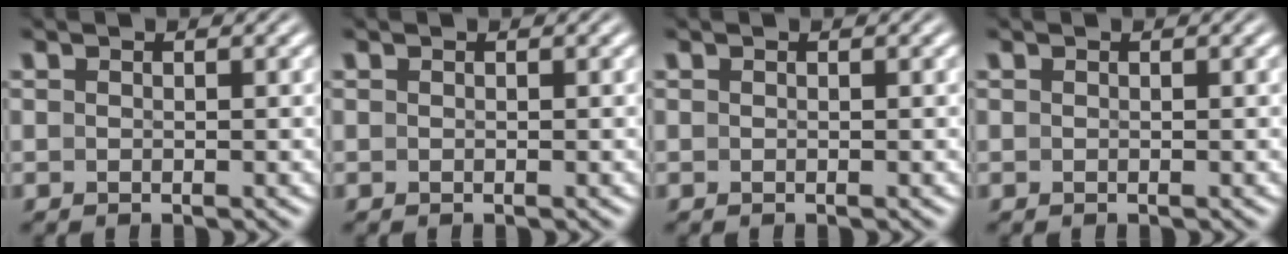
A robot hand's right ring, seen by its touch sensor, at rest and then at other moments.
{"total": 0.0}
{"total": 0.0}
{"total": 0.0}